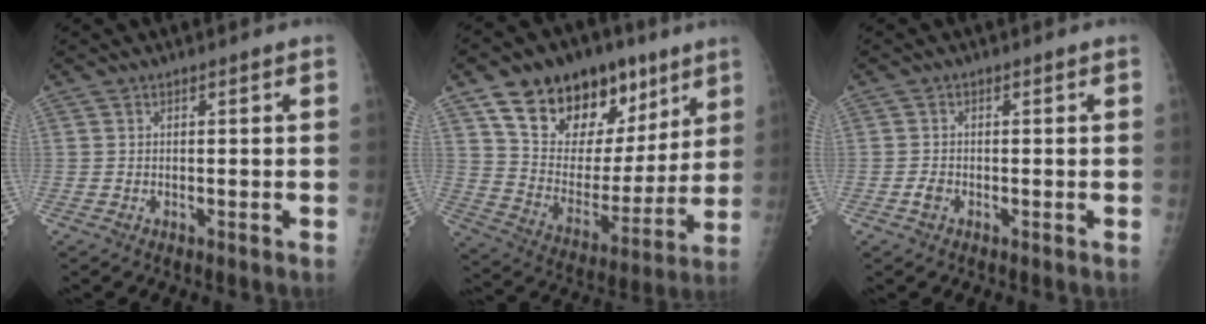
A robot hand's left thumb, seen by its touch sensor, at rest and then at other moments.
{"total": 23.6, "force": [13.6, 14.2, 13.0], "torque": [-0.159, -0.030, 0.232]}
{"total": 1.6, "force": [-0.7, 1.1, 0.9], "torque": [-0.017, 0.002, -0.015]}